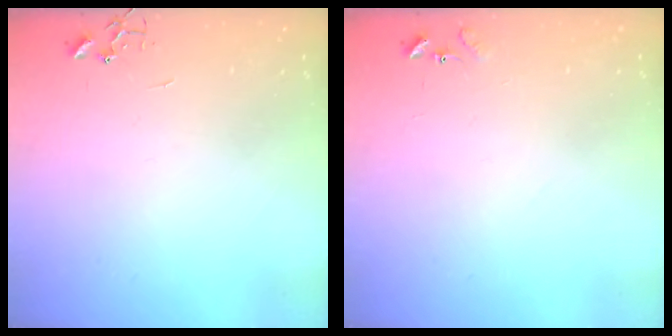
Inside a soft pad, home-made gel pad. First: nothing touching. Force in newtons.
{"total": 7.7, "press": 7.6, "slide": 0.6}